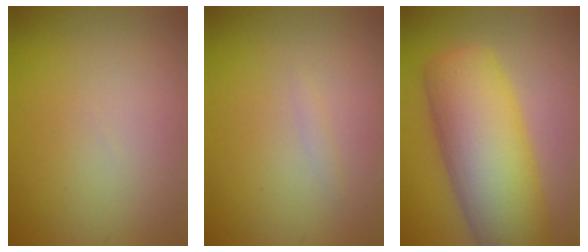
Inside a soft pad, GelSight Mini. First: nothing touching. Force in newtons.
{"total": 0.5, "press": 0.5, "slide": 0.0}
{"total": 11.6, "press": 11.6, "slide": 0.4}